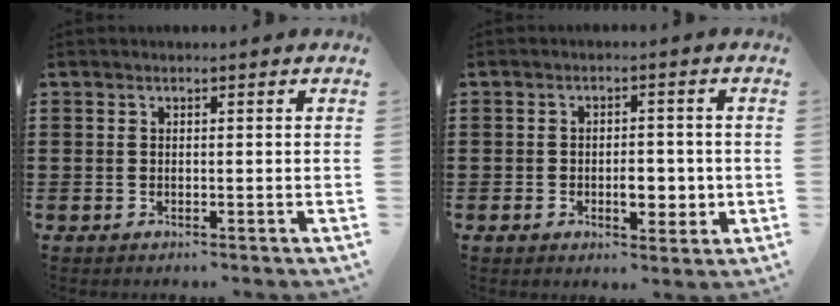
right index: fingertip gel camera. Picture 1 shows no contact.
{"total": 4.9, "force": [-1.2, 2.7, 3.9], "torque": [-0.054, 0.001, -0.024]}